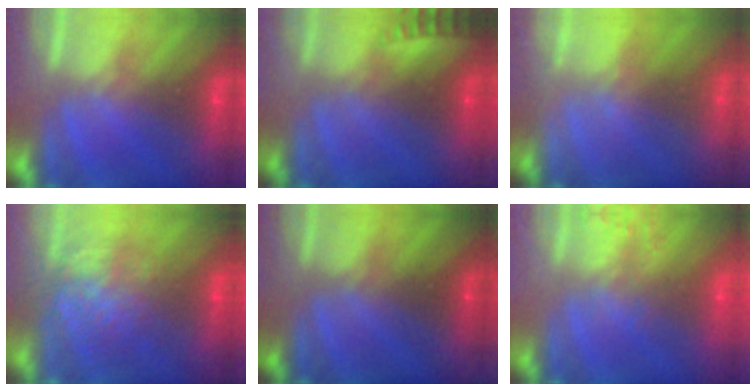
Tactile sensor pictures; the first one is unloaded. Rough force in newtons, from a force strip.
{"total": 2.3}
{"total": 2.3}
{"total": 7.7}
{"total": 2.0}
{"total": 1.9}